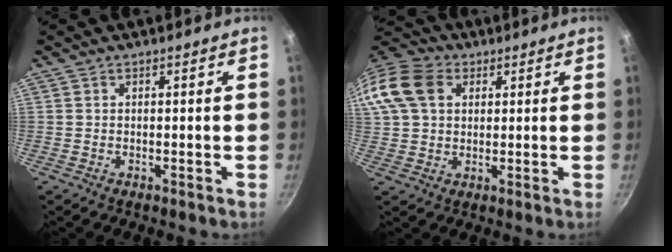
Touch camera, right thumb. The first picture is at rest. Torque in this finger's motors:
{"motor_torque": [-0.63, 1.19, 0.56, -0.43, 0.17]}